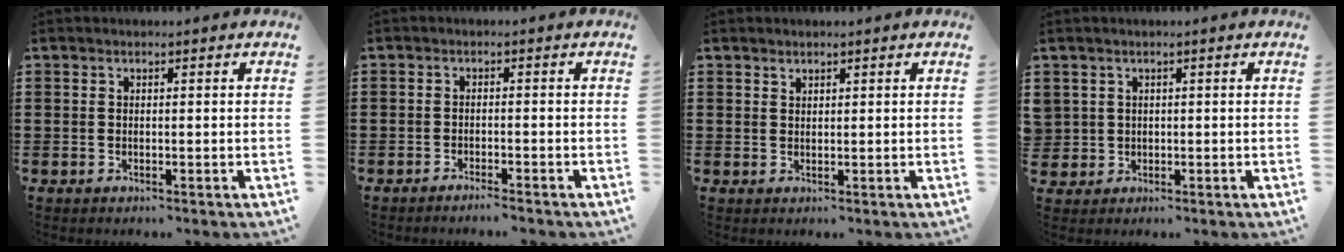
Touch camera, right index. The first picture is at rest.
{"total": 1.6, "force": [-1.5, -0.1, 0.3], "torque": [-0.007, 0.001, -0.030]}
{"total": 1.1, "force": [1.0, 0.4, 0.0], "torque": [-0.001, 0.001, 0.020]}
{"total": 1.7, "force": [0.6, 1.6, -0.1], "torque": [-0.006, 0.007, 0.009]}